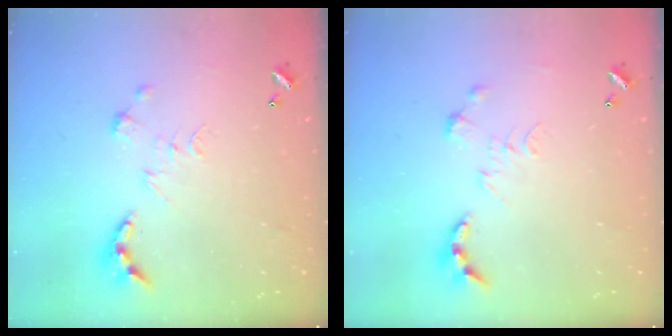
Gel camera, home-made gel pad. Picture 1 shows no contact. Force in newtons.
{"total": 0.0}